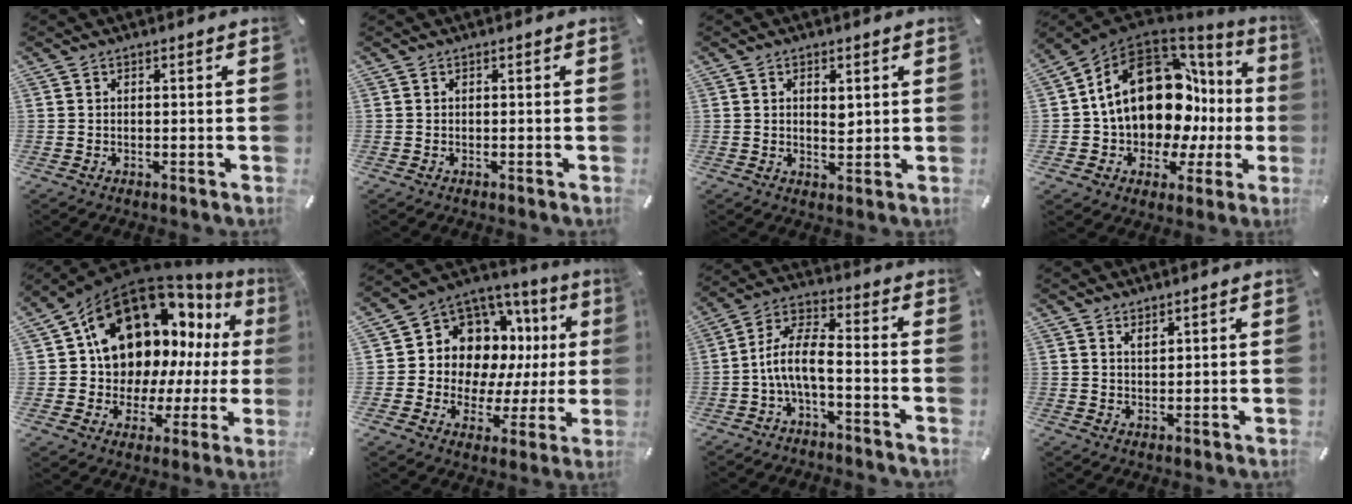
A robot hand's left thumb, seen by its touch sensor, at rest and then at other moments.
{"total": 0.0}
{"total": 3.0, "force": [1.0, 1.8, 2.2], "torque": [-0.033, -0.003, 0.014]}
{"total": 19.4, "force": [4.5, 13.5, 13.2], "torque": [-0.223, -0.045, 0.085]}
{"total": 17.2, "force": [10.0, 11.4, 8.2], "torque": [-0.134, -0.089, 0.187]}
{"total": 10.3, "force": [4.6, 8.6, 3.4], "torque": [-0.064, -0.069, 0.091]}
{"total": 8.3, "force": [-3.1, 3.1, 7.0], "torque": [-0.144, 0.003, -0.057]}
{"total": 2.0, "force": [1.8, 0.6, 0.6], "torque": [-0.013, -0.006, 0.034]}